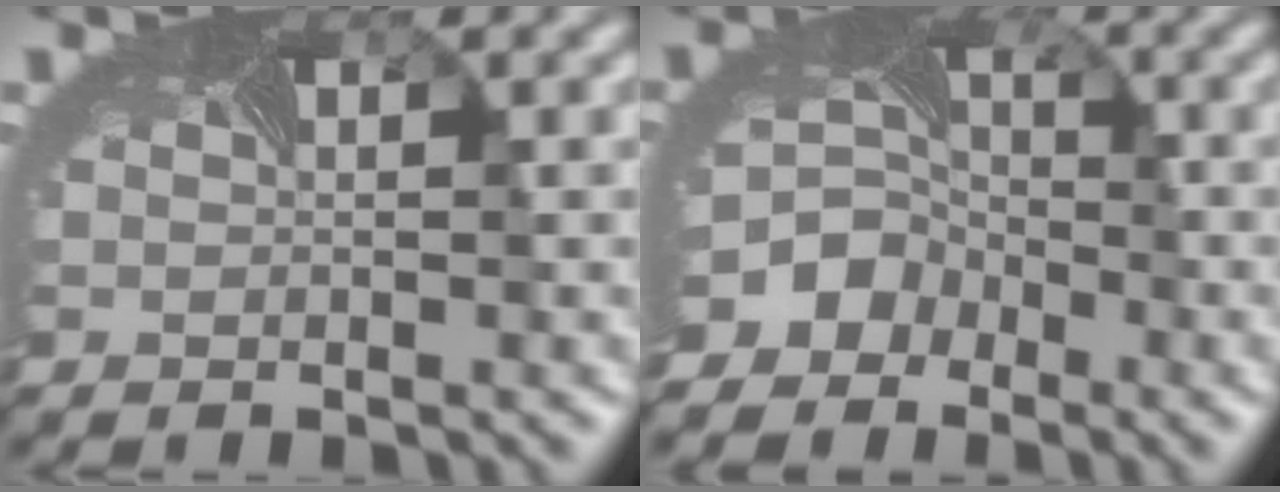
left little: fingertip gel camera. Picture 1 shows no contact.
{"total": 6.7, "force": [-3.9, 5.3, 1.5], "torque": [-0.019, -0.011, -0.063]}